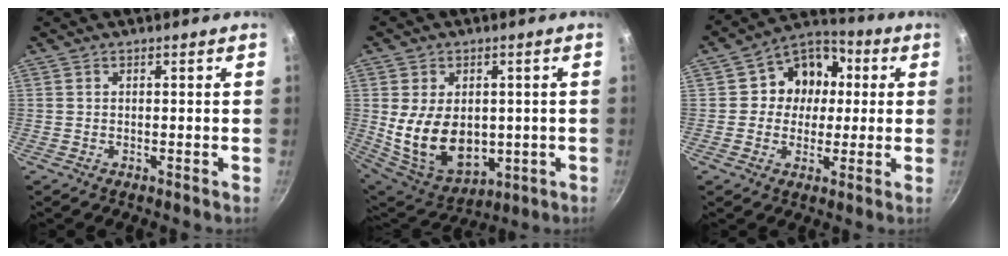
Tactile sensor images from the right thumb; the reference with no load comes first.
{"total": 15.9, "force": [-0.2, 11.1, 11.4], "torque": [-0.176, -0.021, 0.027]}
{"total": 11.3, "force": [1.4, 9.9, 5.2], "torque": [-0.037, 0.017, 0.002]}